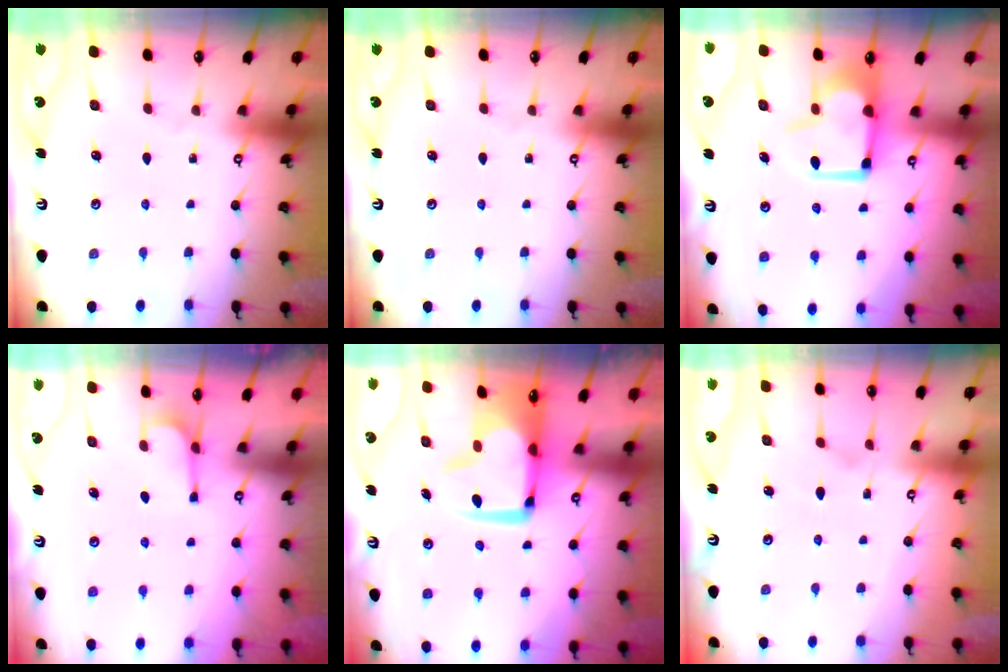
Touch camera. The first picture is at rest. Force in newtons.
{"total": 0.0}
{"total": 6.3, "press": 6.3, "slide": 1.0}
{"total": 1.2, "press": 0.4, "slide": 1.1}
{"total": 3.8, "press": 3.7, "slide": 1.0}
{"total": 1.4, "press": 0.9, "slide": 1.1}